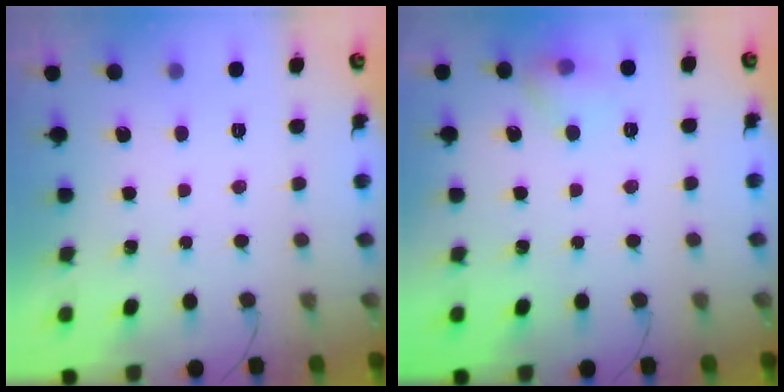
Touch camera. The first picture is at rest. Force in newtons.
{"total": 6.5, "press": 6.2, "slide": 1.7}